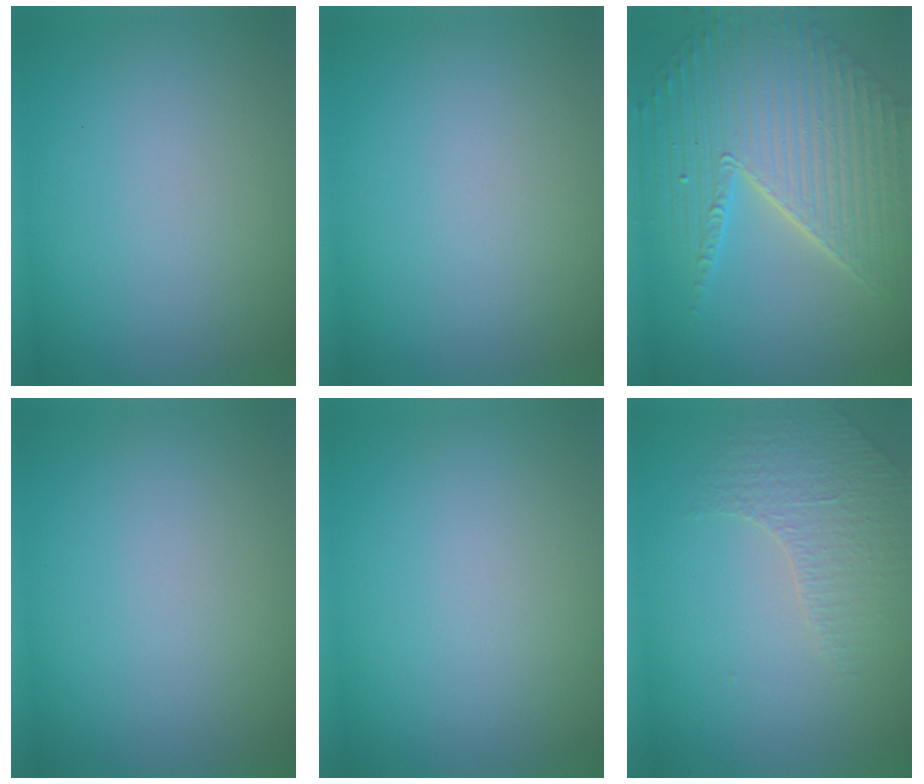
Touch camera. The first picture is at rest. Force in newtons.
{"total": 0.0}
{"total": 7.6, "press": 5.8, "slide": 4.9}
{"total": 0.0}
{"total": 0.0}
{"total": 1.8, "press": 1.6, "slide": 0.8}